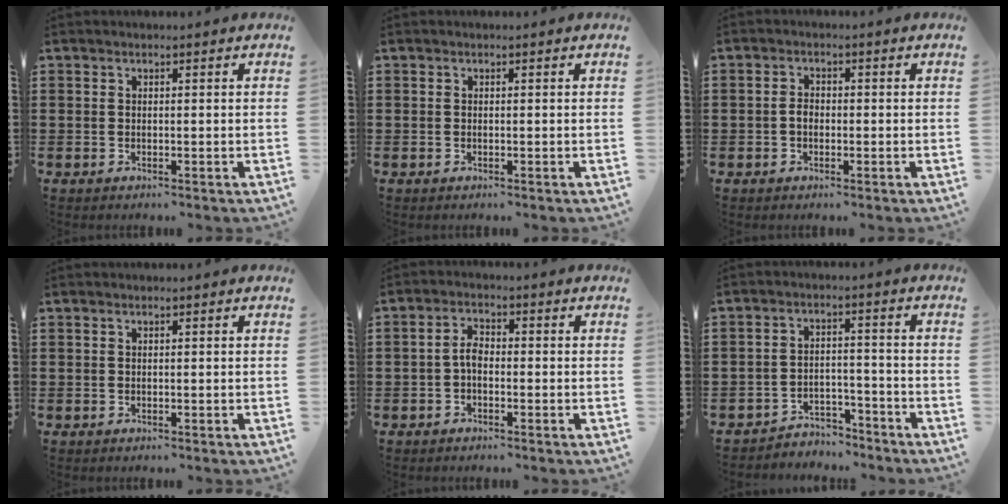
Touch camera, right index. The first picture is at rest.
{"total": 0.0}
{"total": 2.0, "force": [-0.5, 1.3, 1.4], "torque": [-0.029, 0.004, -0.010]}
{"total": 0.0}
{"total": 2.9, "force": [-0.9, 1.4, 2.3], "torque": [-0.052, 0.002, -0.020]}
{"total": 3.5, "force": [-3.4, 1.0, 0.2], "torque": [-0.010, 0.005, -0.071]}